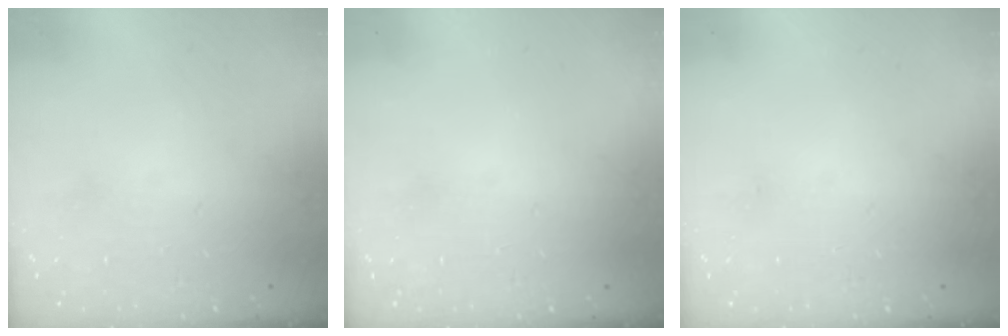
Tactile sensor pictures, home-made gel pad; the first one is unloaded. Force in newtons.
{"total": 0.0}
{"total": 9.0, "press": 1.4, "slide": 8.9}